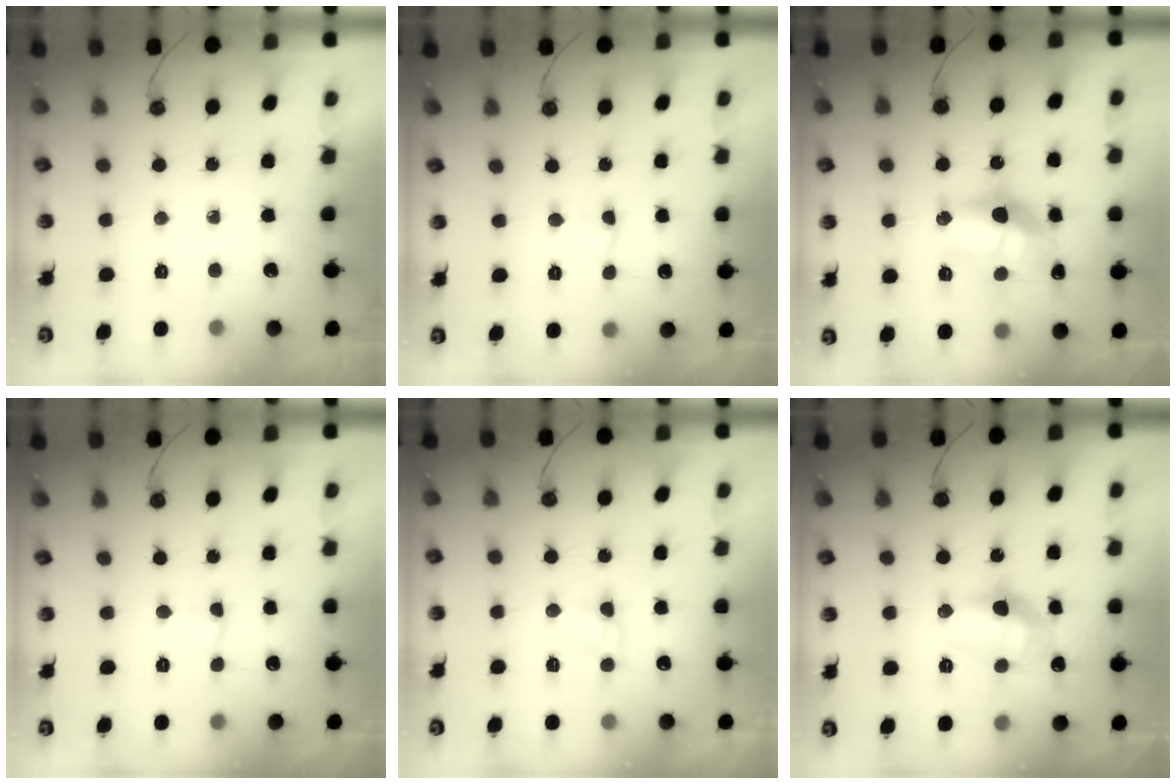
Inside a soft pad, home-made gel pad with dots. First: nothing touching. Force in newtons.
{"total": 2.3, "press": 1.9, "slide": 1.4}
{"total": 13.6, "press": 13.5, "slide": 1.1}
{"total": 2.3, "press": 1.9, "slide": 1.4}
{"total": 3.9, "press": 3.9, "slide": 0.4}
{"total": 12.0, "press": 11.9, "slide": 1.5}